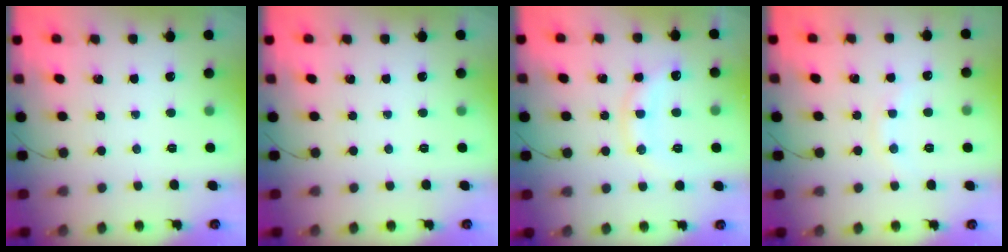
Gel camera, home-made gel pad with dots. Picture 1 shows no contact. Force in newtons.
{"total": 0.0}
{"total": 12.8, "press": 12.8, "slide": 0.6}
{"total": 6.1, "press": 5.8, "slide": 1.8}